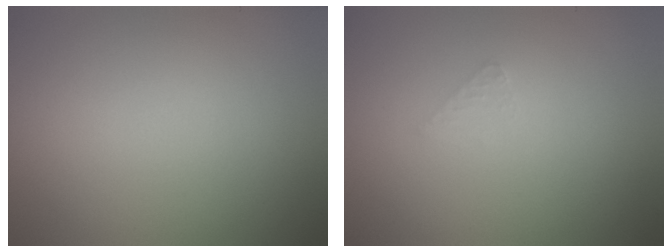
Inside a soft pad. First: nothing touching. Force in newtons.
{"total": 0.8, "press": 0.8, "slide": 0.1}